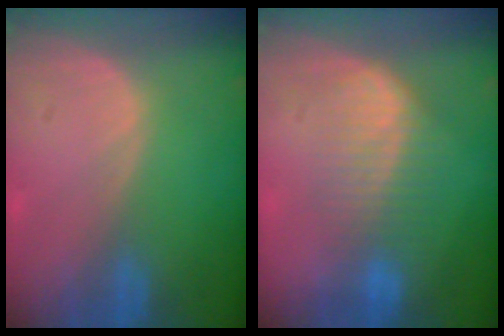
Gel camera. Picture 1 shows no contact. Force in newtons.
{"total": 6.8, "press": 6.5, "slide": 2.3}